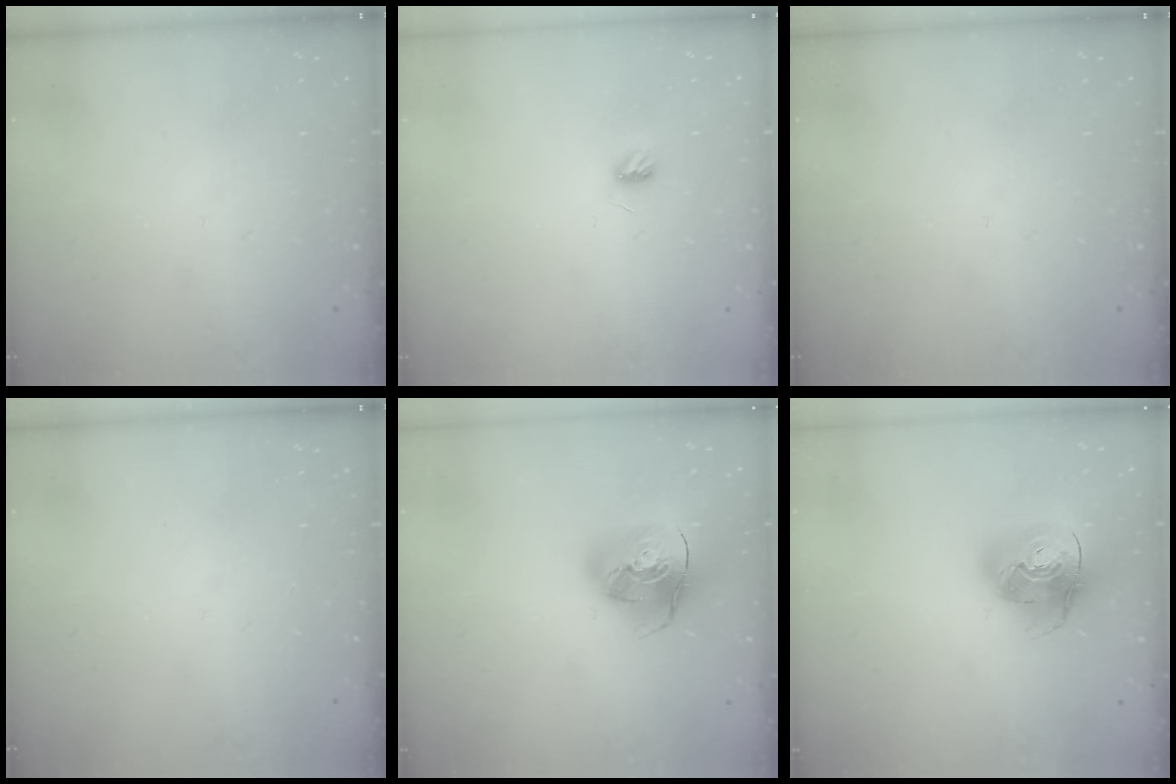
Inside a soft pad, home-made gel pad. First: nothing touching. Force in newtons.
{"total": 3.8, "press": 3.7, "slide": 0.5}
{"total": 0.0}
{"total": 0.0}
{"total": 16.2, "press": 16.0, "slide": 2.4}
{"total": 13.7, "press": 13.6, "slide": 1.7}